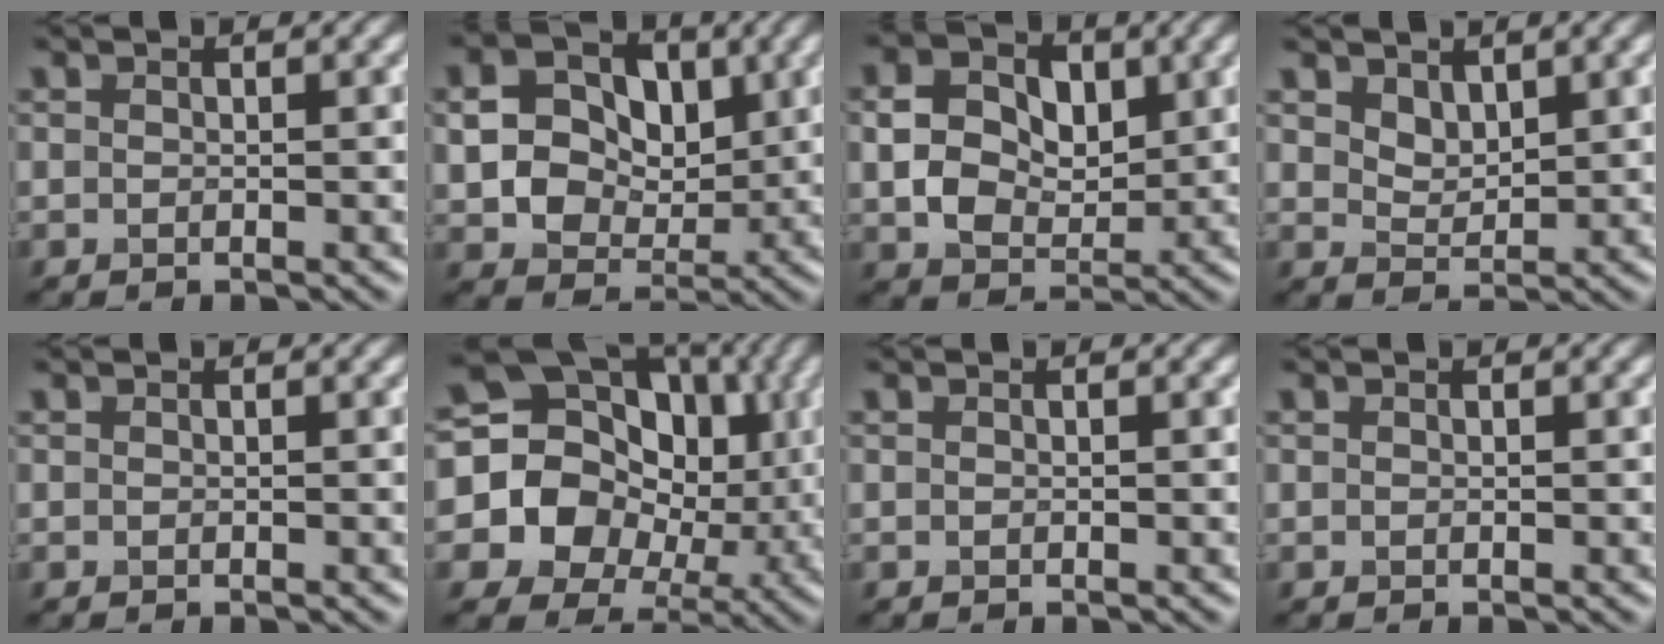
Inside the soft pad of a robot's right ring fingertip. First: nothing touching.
{"total": 7.3, "force": [1.4, 5.7, 4.3], "torque": [-0.090, 0.005, 0.022]}
{"total": 5.6, "force": [0.8, 4.3, 3.6], "torque": [-0.071, 0.001, 0.013]}
{"total": 2.1, "force": [1.4, 1.2, 1.0], "torque": [-0.023, -0.007, 0.029]}
{"total": 0.0}
{"total": 18.0, "force": [1.4, 16.0, 8.2], "torque": [-0.179, 0.019, 0.005]}
{"total": 0.0}
{"total": 0.0}